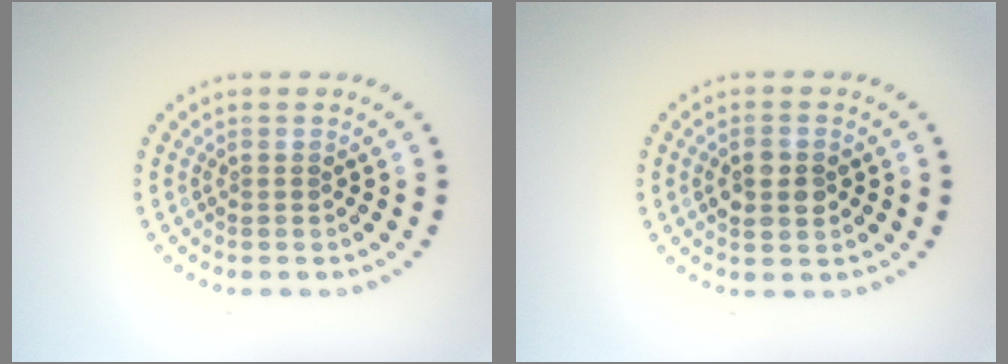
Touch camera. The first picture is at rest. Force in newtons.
{"total": 2.8, "press": 2.8, "slide": 0.2}